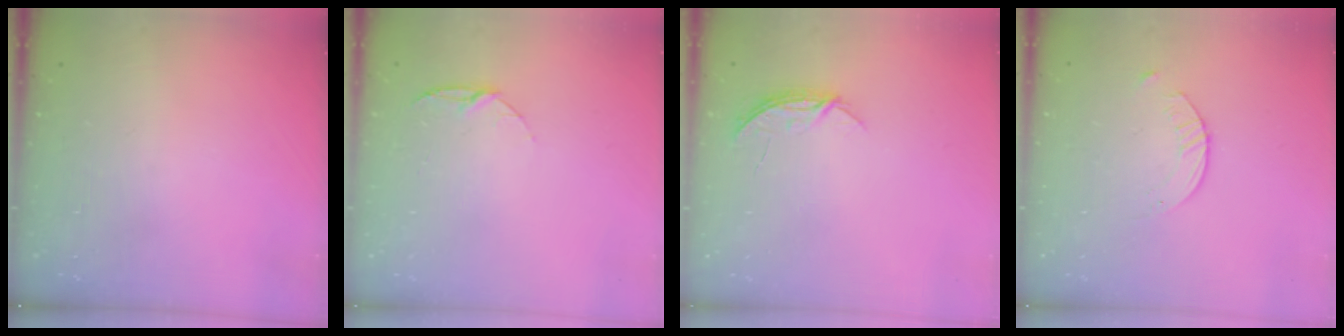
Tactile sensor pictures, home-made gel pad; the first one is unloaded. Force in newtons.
{"total": 4.9, "press": 4.8, "slide": 0.6}
{"total": 4.0, "press": 4.0, "slide": 0.5}
{"total": 2.8, "press": 2.7, "slide": 0.3}